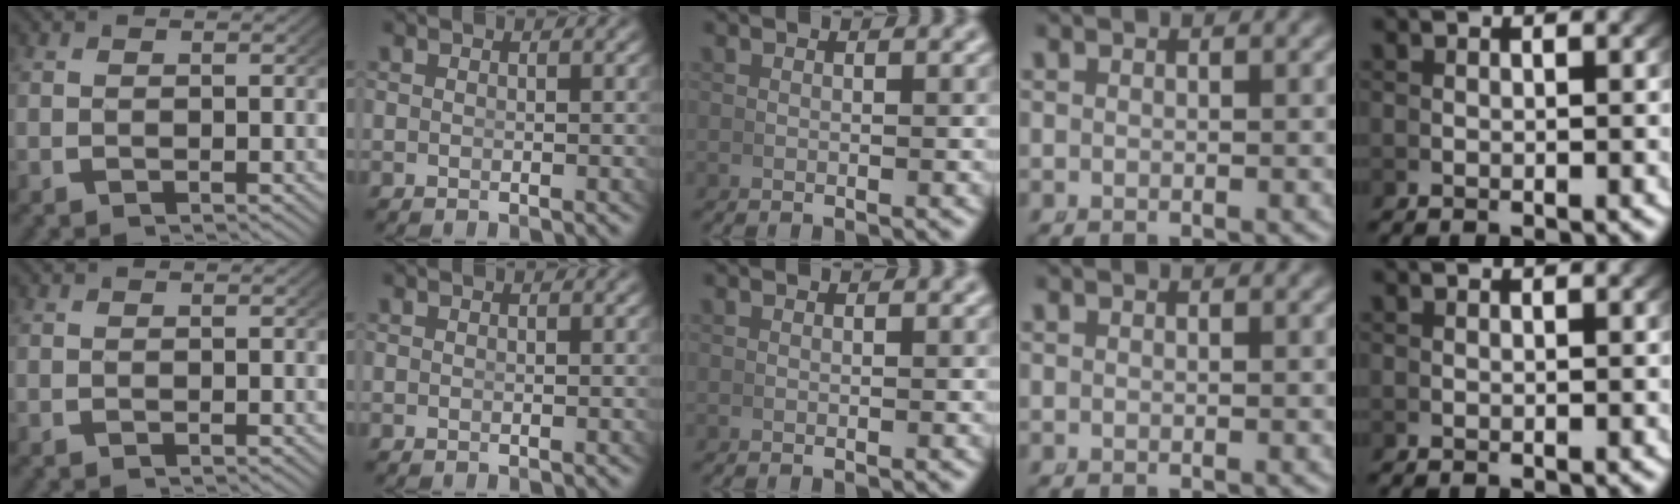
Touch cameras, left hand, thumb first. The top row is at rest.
{}